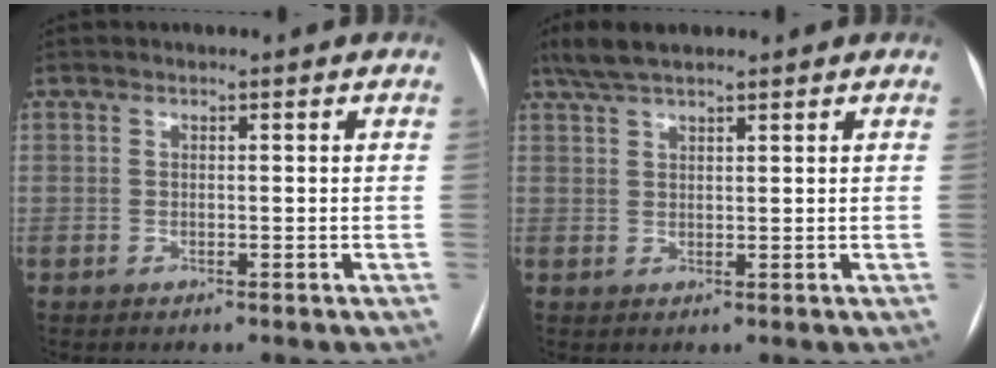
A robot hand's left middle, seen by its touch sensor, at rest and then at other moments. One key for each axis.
{"total": 5.4, "fx": 4.2, "fy": 1.1, "fz": 3.1, "tx": -0.065, "ty": 0.023, "tz": 0.080}